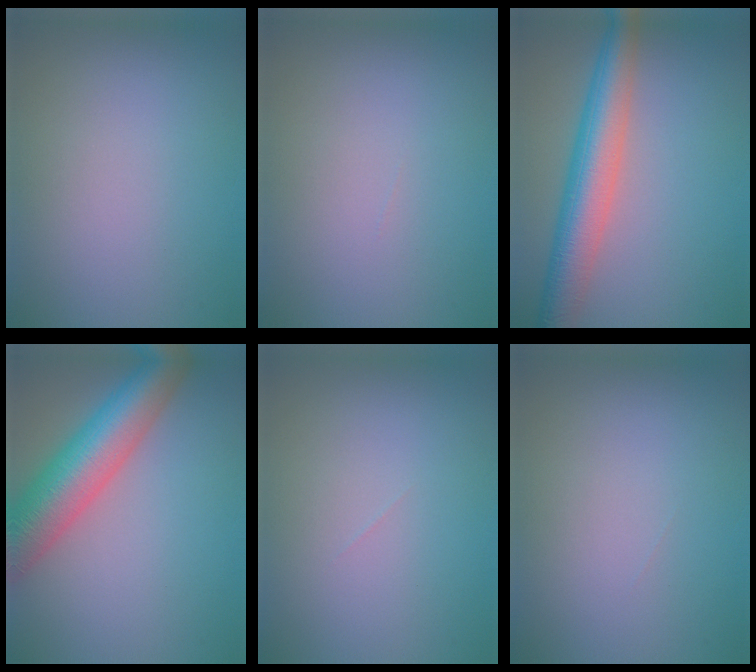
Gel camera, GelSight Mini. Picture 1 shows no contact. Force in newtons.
{"total": 0.0}
{"total": 6.8, "press": 6.8, "slide": 0.2}
{"total": 8.9, "press": 8.9, "slide": 0.4}
{"total": 0.0}
{"total": 0.0}